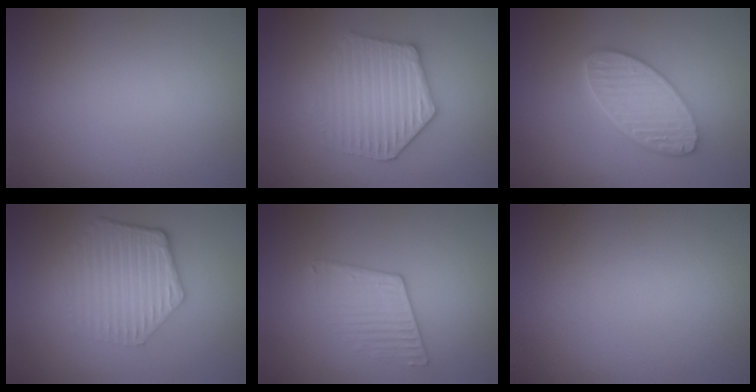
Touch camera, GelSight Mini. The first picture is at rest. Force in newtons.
{"total": 4.2, "press": 3.9, "slide": 1.5}
{"total": 5.6, "press": 4.3, "slide": 3.5}
{"total": 4.1, "press": 3.3, "slide": 2.5}
{"total": 2.0, "press": 1.5, "slide": 1.3}
{"total": 0.0}